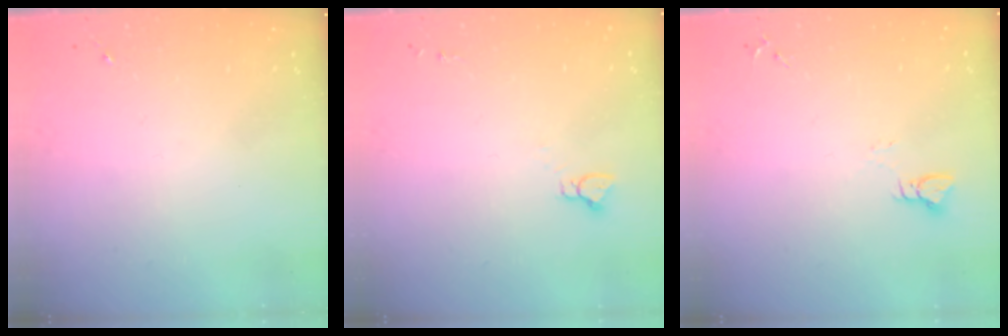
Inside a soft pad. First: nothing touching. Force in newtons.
{"total": 2.9, "press": 2.9, "slide": 0.2}
{"total": 2.9, "press": 2.9, "slide": 0.3}